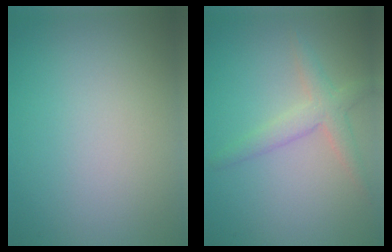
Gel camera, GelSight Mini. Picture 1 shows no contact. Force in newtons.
{"total": 2.8, "press": 2.7, "slide": 0.3}